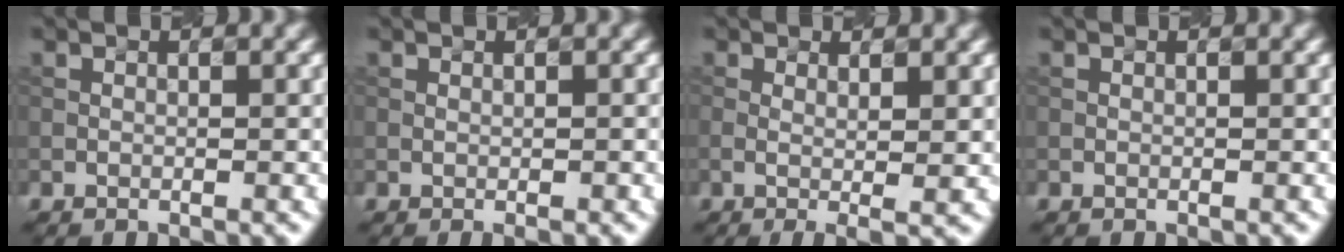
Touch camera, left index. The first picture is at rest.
{"total": 0.8, "force": [-0.2, 0.1, 0.7], "torque": [-0.011, -0.001, -0.002]}
{"total": 2.9, "force": [0.3, 0.6, 2.9], "torque": [-0.041, -0.007, 0.005]}
{"total": 0.0}